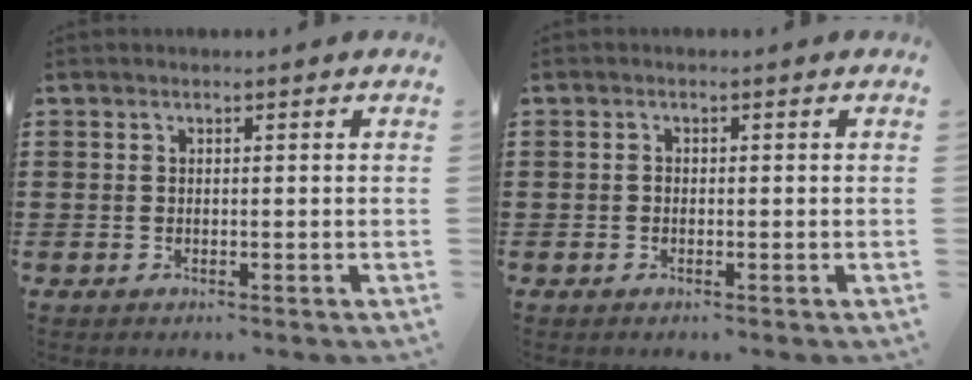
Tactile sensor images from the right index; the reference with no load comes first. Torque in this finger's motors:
{"motor_torque": [0.20, -0.32, 0.11, 0.03]}